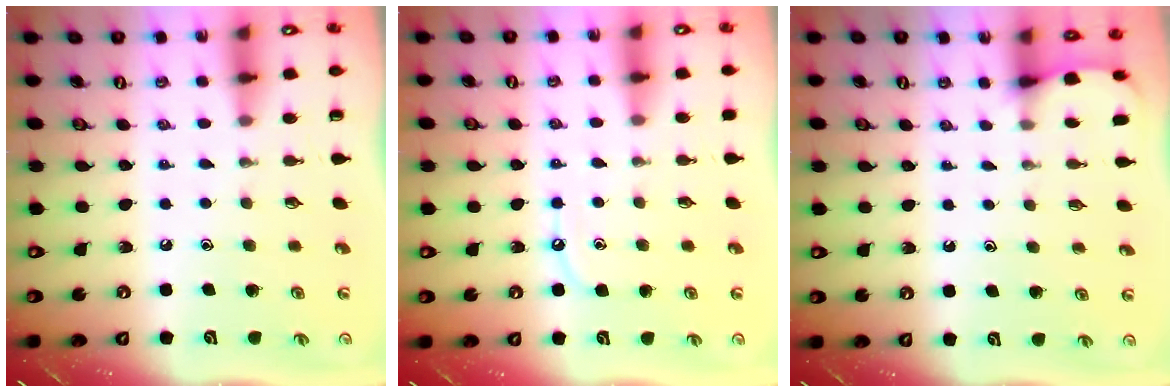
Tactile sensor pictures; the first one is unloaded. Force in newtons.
{"total": 5.7, "press": 5.6, "slide": 0.6}
{"total": 2.8, "press": 2.8, "slide": 0.1}